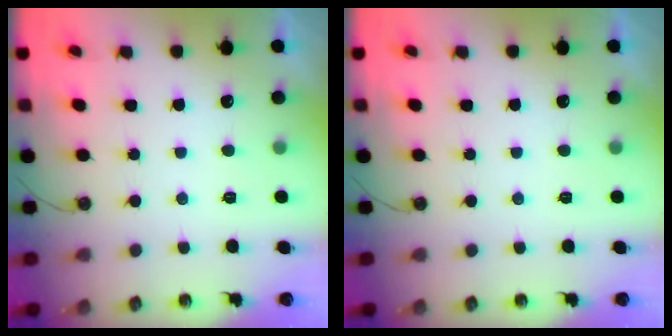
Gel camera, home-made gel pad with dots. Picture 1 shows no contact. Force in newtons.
{"total": 0.0}